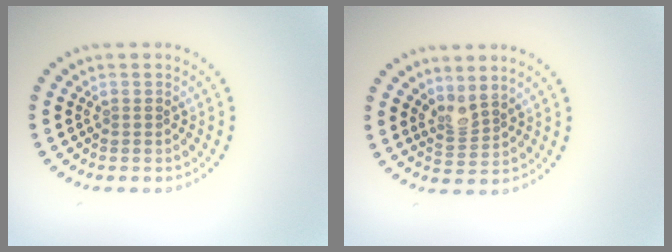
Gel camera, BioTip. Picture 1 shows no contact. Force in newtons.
{"total": 2.0, "press": 1.6, "slide": 1.3}